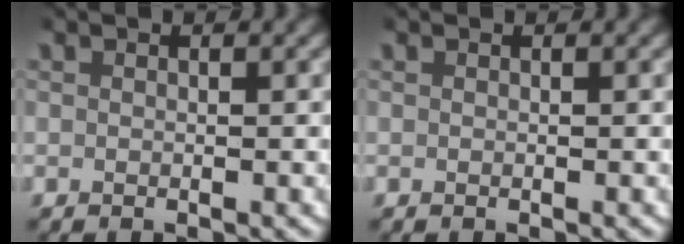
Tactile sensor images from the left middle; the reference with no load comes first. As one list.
[{"total": 0.0}]